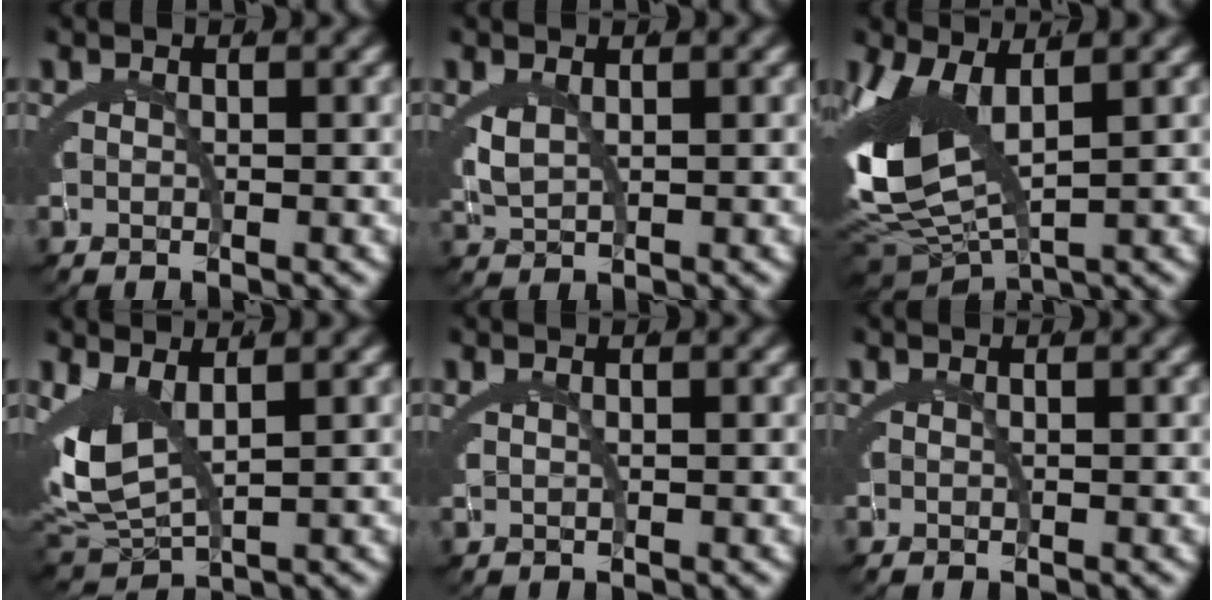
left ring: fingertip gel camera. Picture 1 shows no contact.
{"total": 1.4, "force": [1.1, 0.2, 0.8], "torque": [-0.025, 0.000, 0.026]}
{"total": 8.6, "force": [1.6, 4.5, 7.2], "torque": [-0.160, -0.002, 0.033]}
{"total": 4.3, "force": [1.5, 2.5, 3.2], "torque": [-0.094, -0.004, 0.034]}
{"total": 0.7, "force": [0.6, 0.0, 0.1], "torque": [-0.006, 0.008, 0.009]}
{"total": 0.0}